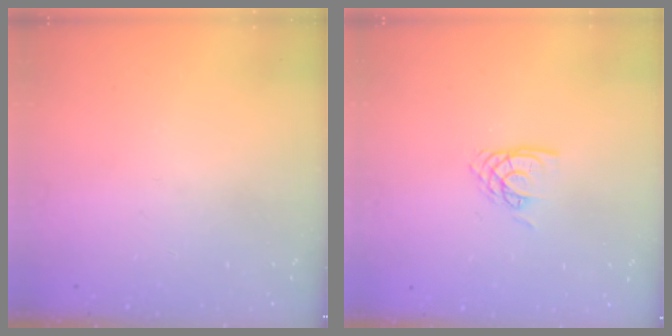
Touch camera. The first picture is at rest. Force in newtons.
{"total": 6.0, "press": 5.9, "slide": 0.4}